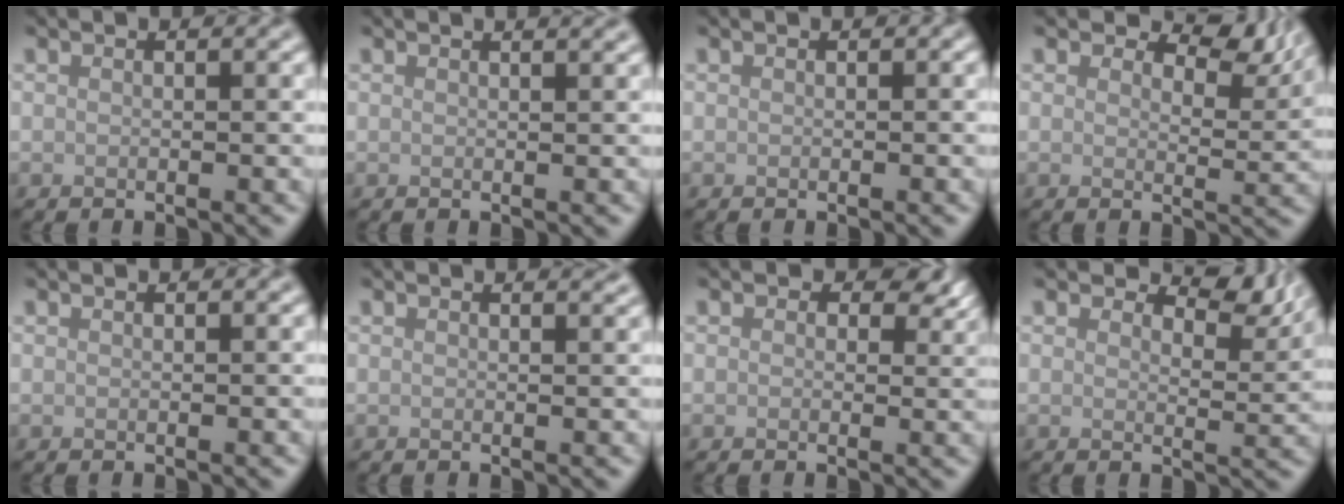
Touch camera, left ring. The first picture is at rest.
{"total": 1.7, "force": [1.3, 0.6, 1.0], "torque": [-0.004, 0.003, 0.008]}
{"total": 0.0}
{"total": 5.5, "force": [3.7, 2.6, 3.1], "torque": [-0.034, -0.001, 0.045]}
{"total": 0.0}
{"total": 1.3, "force": [1.1, 0.3, 0.5], "torque": [0.001, 0.001, 0.011]}
{"total": 3.3, "force": [1.4, 2.2, 2.0], "torque": [-0.025, -0.004, 0.013]}
{"total": 4.1, "force": [3.1, 1.7, 2.2], "torque": [-0.027, -0.005, 0.038]}